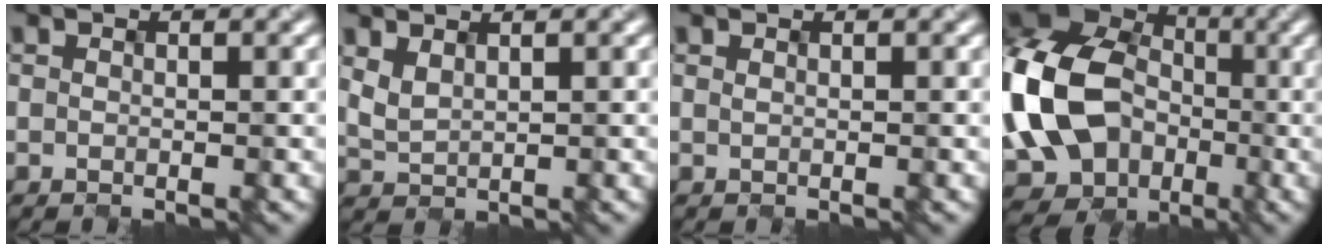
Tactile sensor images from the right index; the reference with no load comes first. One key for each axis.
{"total": 1.5, "fx": 0.9, "fy": 0.7, "fz": 0.9, "tx": -0.025, "ty": -0.001, "tz": 0.023}
{"total": 0.0}
{"total": 16.2, "fx": -2.1, "fy": 12.5, "fz": 10.0, "tx": -0.230, "ty": 0.010, "tz": -0.046}